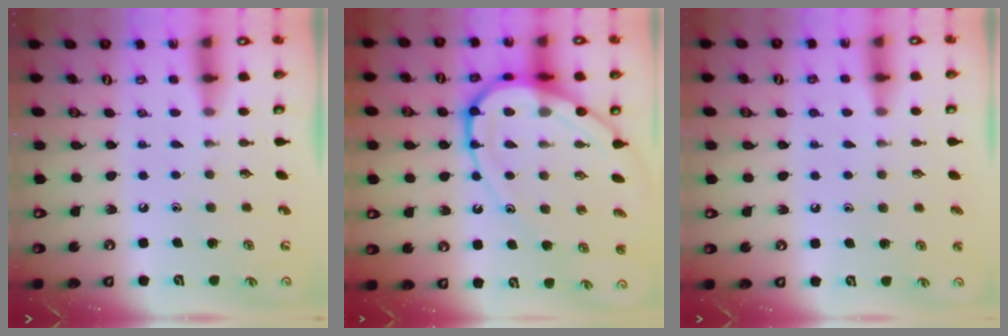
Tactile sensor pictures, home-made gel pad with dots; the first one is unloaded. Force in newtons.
{"total": 16.9, "press": 16.8, "slide": 1.8}
{"total": 3.7, "press": 3.6, "slide": 0.4}